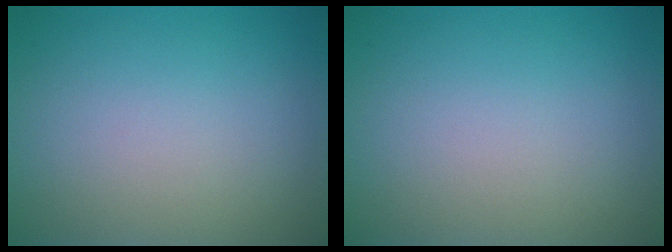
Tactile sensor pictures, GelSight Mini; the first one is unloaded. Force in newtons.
{"total": 0.0}